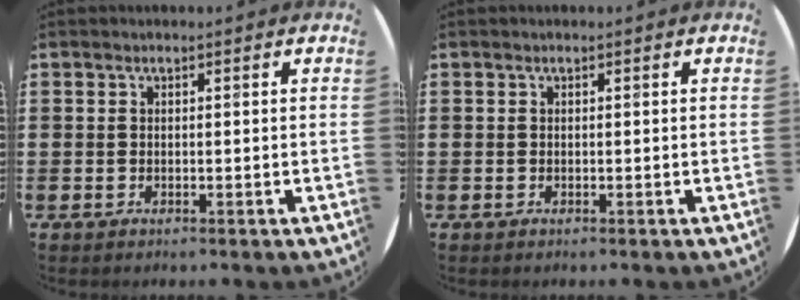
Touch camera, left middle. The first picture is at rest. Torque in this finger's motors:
{"motor_torque": [-0.01, 0.01, 0.00, 0.00]}